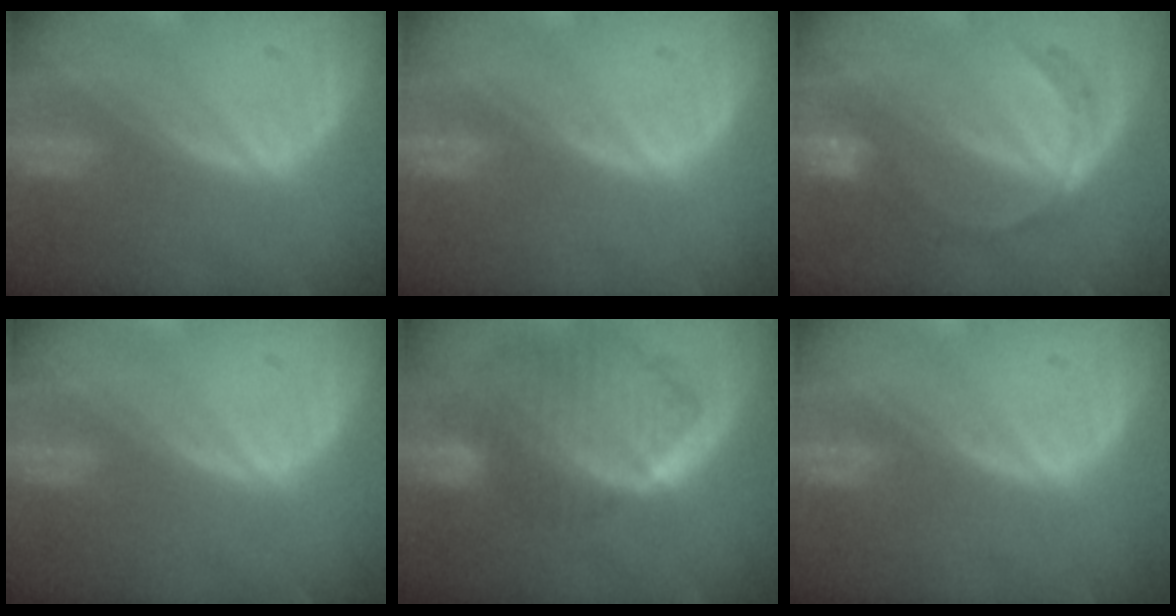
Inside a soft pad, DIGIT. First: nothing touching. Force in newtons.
{"total": 0.0}
{"total": 5.6, "press": 5.0, "slide": 2.5}
{"total": 0.0}
{"total": 10.1, "press": 8.6, "slide": 5.2}
{"total": 0.0}